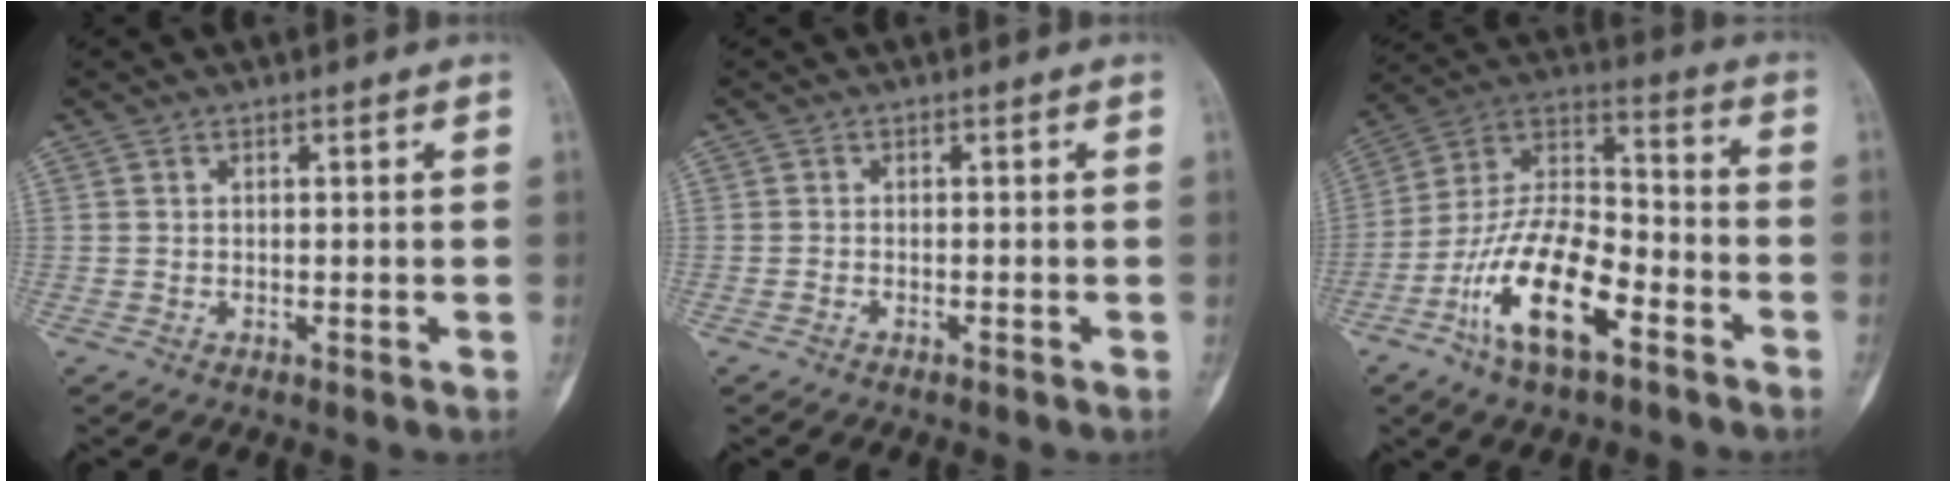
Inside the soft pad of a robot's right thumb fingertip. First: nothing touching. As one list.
[{"total": 0.5, "force": [-0.5, 0.1, 0.1], "torque": [-0.007, 0.003, -0.012]}, {"total": 18.1, "force": [-8.7, 7.8, 13.8], "torque": [-0.247, 0.062, -0.163]}]